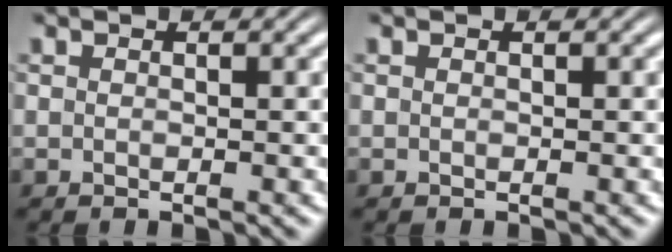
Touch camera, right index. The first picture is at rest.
{"total": 0.0}